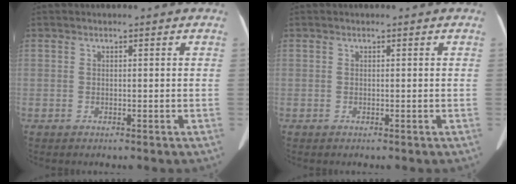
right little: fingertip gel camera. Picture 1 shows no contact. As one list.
[{"total": 0.0}]